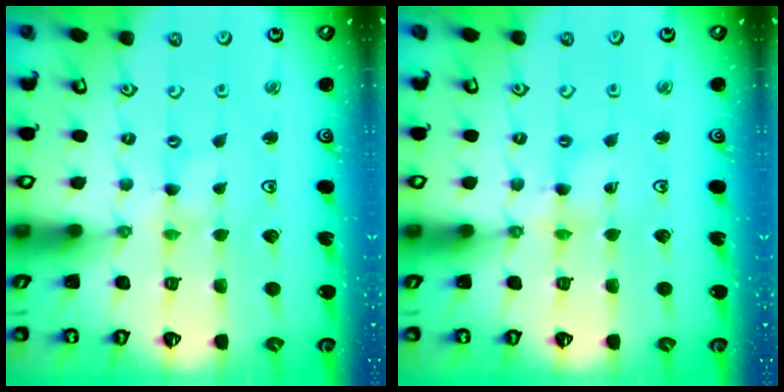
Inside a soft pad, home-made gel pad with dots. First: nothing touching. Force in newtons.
{"total": 2.0, "press": 1.9, "slide": 0.3}